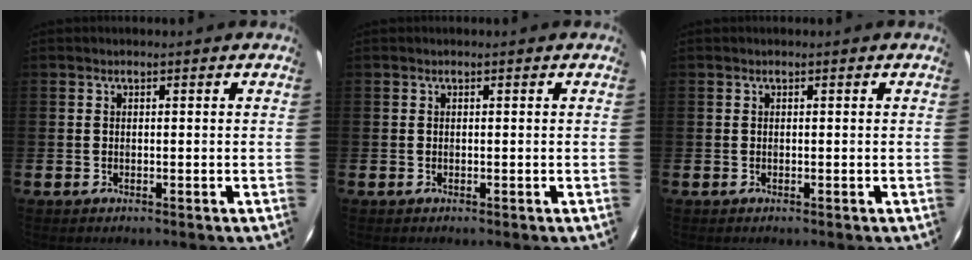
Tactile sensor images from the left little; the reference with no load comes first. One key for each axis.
{"total": 0.0}
{"total": 0.0}